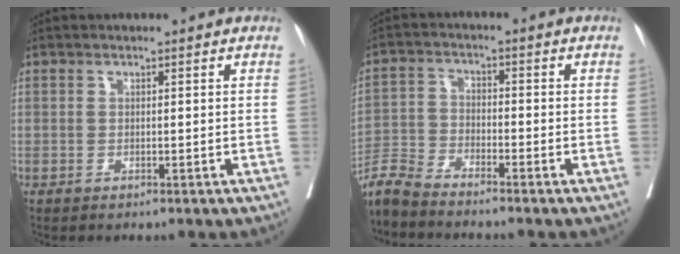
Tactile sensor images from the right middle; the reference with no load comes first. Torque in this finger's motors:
{"motor_torque": [0.03, -0.30, -0.03, 0.01]}